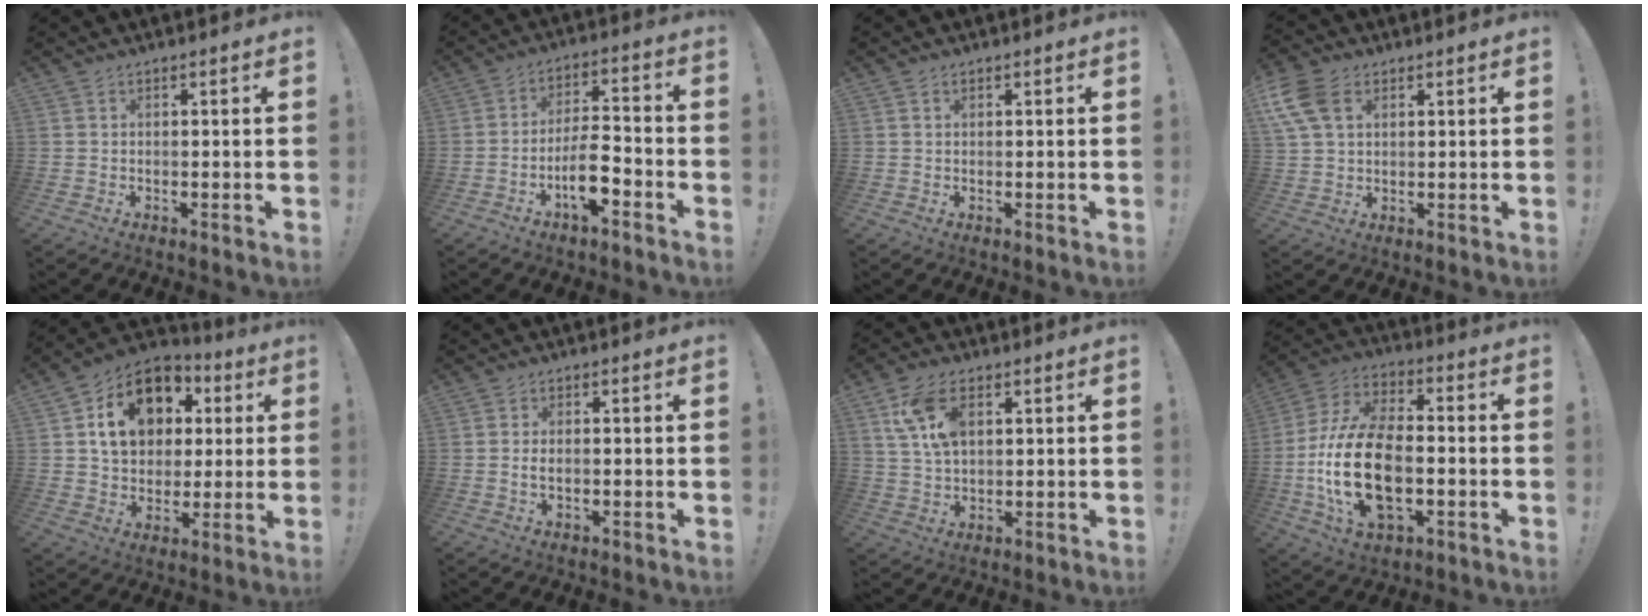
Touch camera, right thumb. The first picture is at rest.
{"total": 10.0, "force": [-4.7, 3.4, 8.1], "torque": [-0.147, 0.019, -0.083]}
{"total": 0.7, "force": [0.3, 0.5, 0.4], "torque": [-0.007, 0.002, 0.005]}
{"total": 10.4, "force": [3.7, 6.9, 6.9], "torque": [-0.134, -0.008, 0.073]}
{"total": 17.1, "force": [5.3, 13.0, 9.6], "torque": [-0.138, -0.005, 0.104]}
{"total": 1.9, "force": [-0.4, 0.7, 1.7], "torque": [-0.028, 0.002, -0.008]}
{"total": 11.3, "force": [4.3, 6.8, 7.9], "torque": [-0.154, 0.001, 0.081]}
{"total": 22.5, "force": [-4.6, 13.2, 17.7], "torque": [-0.351, 0.019, -0.068]}